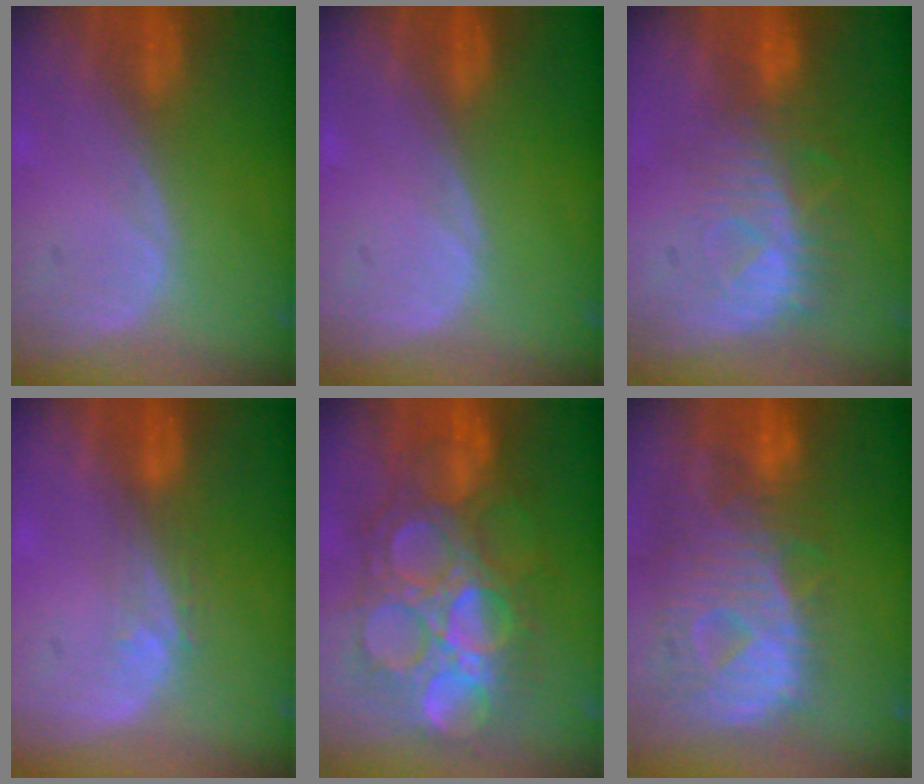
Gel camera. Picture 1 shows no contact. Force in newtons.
{"total": 0.0}
{"total": 8.1, "press": 7.4, "slide": 3.3}
{"total": 2.8, "press": 2.1, "slide": 1.7}
{"total": 13.5, "press": 13.4, "slide": 1.6}
{"total": 12.8, "press": 11.0, "slide": 6.7}